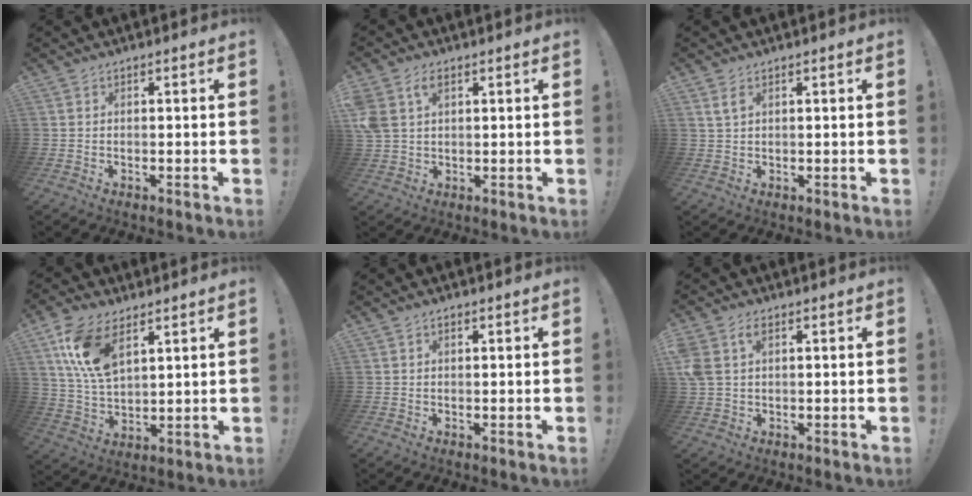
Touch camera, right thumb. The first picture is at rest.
{"total": 6.1, "force": [2.5, 4.1, 3.8], "torque": [-0.083, 0.001, 0.049]}
{"total": 2.6, "force": [1.2, 1.1, 2.0], "torque": [-0.035, -0.001, 0.021]}
{"total": 13.4, "force": [6.9, 6.9, 9.1], "torque": [-0.190, -0.015, 0.131]}
{"total": 0.7, "force": [0.3, 0.4, 0.5], "torque": [-0.010, 0.002, 0.006]}
{"total": 4.9, "force": [1.7, 3.2, 3.3], "torque": [-0.071, 0.002, 0.032]}